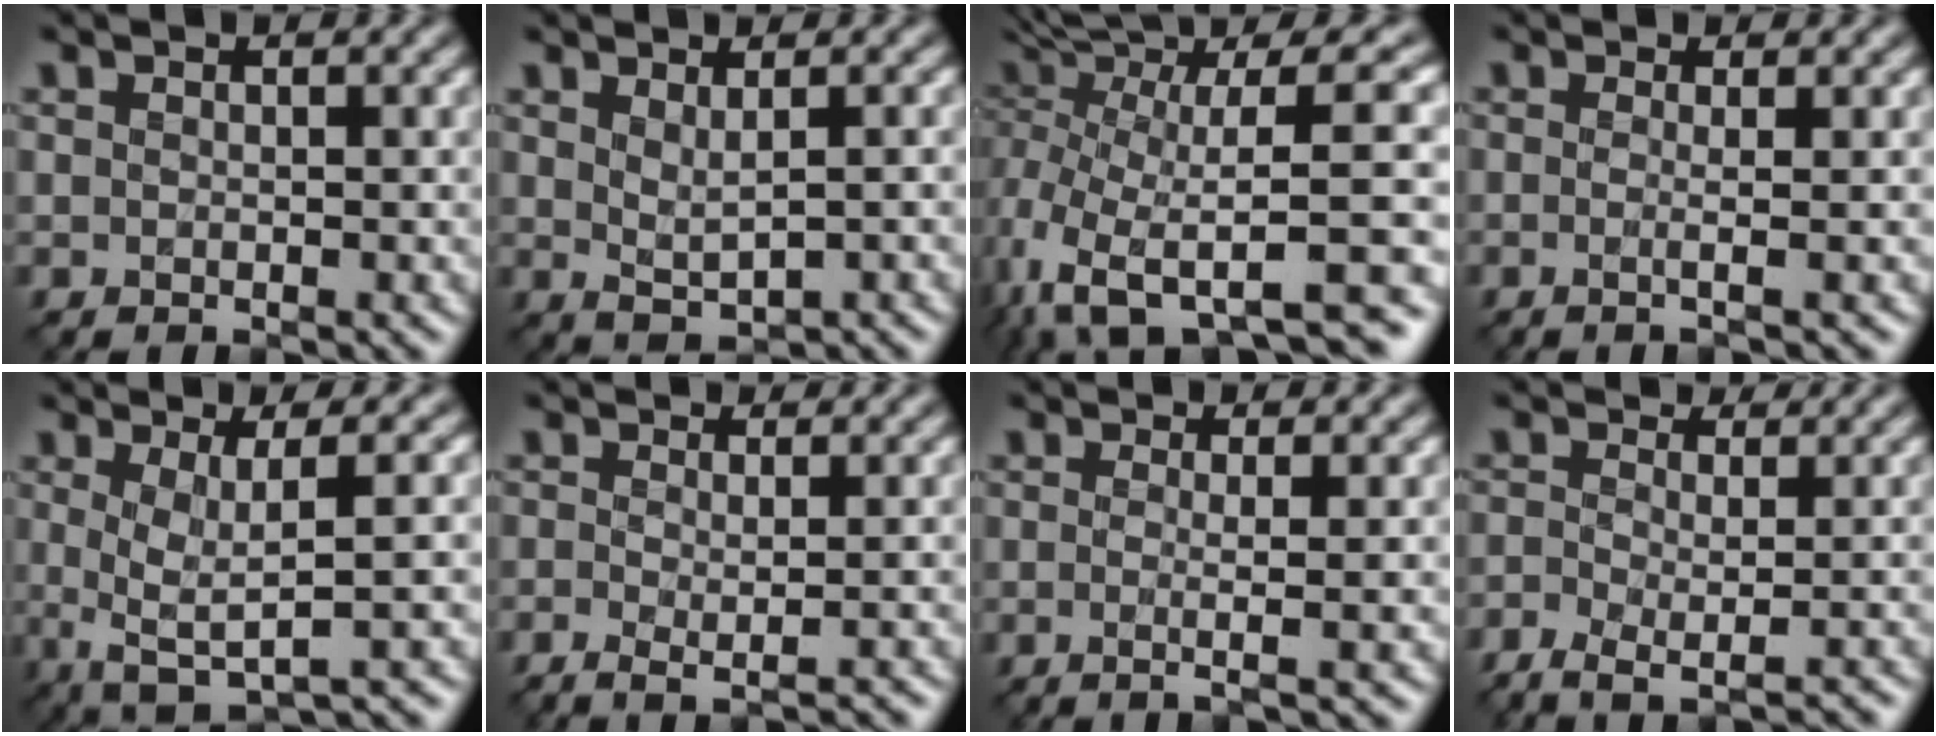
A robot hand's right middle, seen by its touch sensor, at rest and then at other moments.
{"total": 1.7, "force": [0.8, 0.5, 1.4], "torque": [-0.027, -0.004, 0.021]}
{"total": 12.8, "force": [0.0, 4.9, 11.8], "torque": [-0.235, 0.016, 0.027]}
{"total": 2.2, "force": [0.0, 0.9, 2.0], "torque": [-0.024, -0.001, -0.028]}
{"total": 4.3, "force": [-0.1, 1.0, 4.2], "torque": [-0.069, 0.000, -0.002]}
{"total": 2.6, "force": [-0.6, 1.0, 2.3], "torque": [-0.032, -0.007, -0.011]}
{"total": 2.7, "force": [0.0, 0.9, 2.5], "torque": [-0.033, 0.000, -0.025]}
{"total": 4.0, "force": [-2.3, 1.9, 2.7], "torque": [-0.040, -0.001, -0.030]}